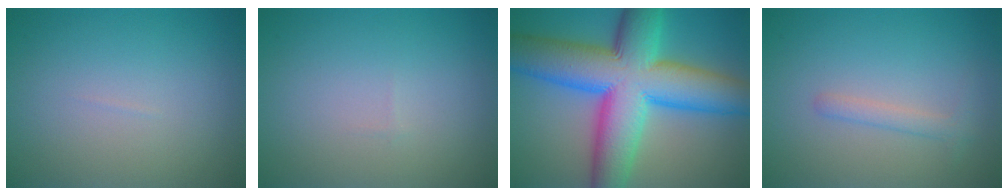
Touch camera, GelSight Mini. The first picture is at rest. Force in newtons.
{"total": 0.0}
{"total": 14.9, "press": 14.9, "slide": 0.3}
{"total": 1.4, "press": 1.4, "slide": 0.0}